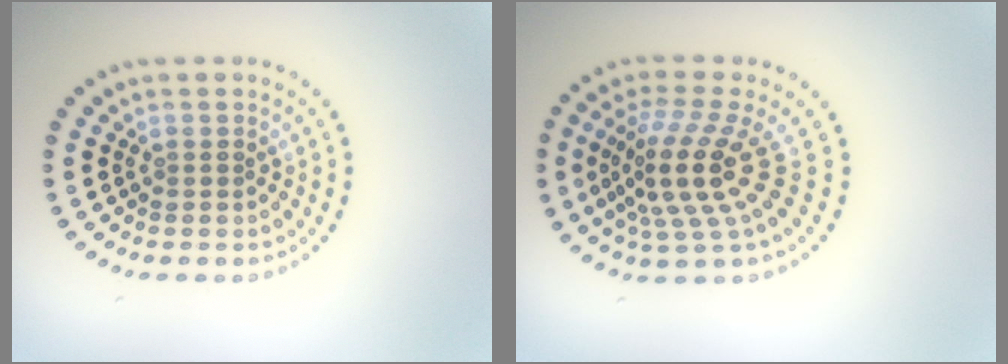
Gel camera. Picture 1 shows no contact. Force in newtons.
{"total": 5.2, "press": 3.7, "slide": 3.7}